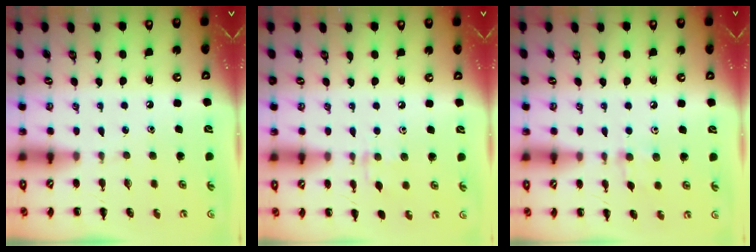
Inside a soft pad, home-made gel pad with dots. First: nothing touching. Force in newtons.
{"total": 5.8, "press": 5.5, "slide": 1.9}
{"total": 4.0, "press": 3.8, "slide": 1.1}